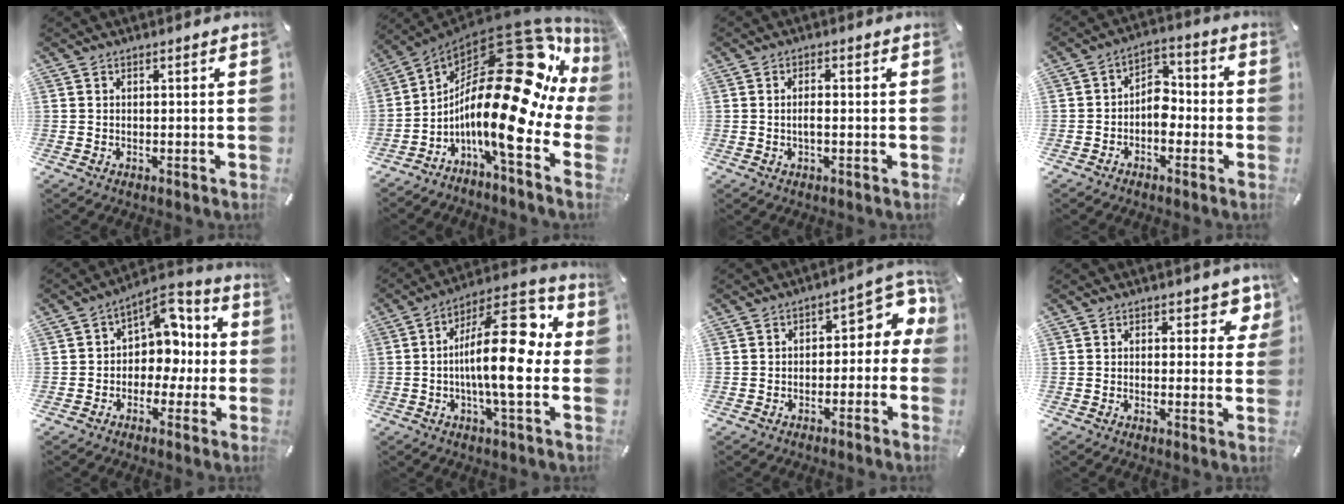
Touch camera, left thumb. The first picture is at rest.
{"total": 29.6, "force": [4.6, 9.7, 27.6], "torque": [-0.456, -0.097, 0.082]}
{"total": 2.4, "force": [-0.3, 0.6, 2.3], "torque": [-0.042, 0.000, -0.005]}
{"total": 6.5, "force": [-2.4, 4.7, 3.7], "torque": [-0.064, 0.018, -0.046]}
{"total": 8.6, "force": [0.8, 7.5, 4.1], "torque": [-0.054, -0.008, 0.015]}
{"total": 20.0, "force": [0.8, 7.0, 18.7], "torque": [-0.308, -0.007, 0.009]}
{"total": 7.0, "force": [0.7, 4.7, 5.1], "torque": [-0.056, -0.007, 0.005]}
{"total": 4.5, "force": [2.5, 2.6, 2.7], "torque": [-0.012, -0.015, 0.035]}